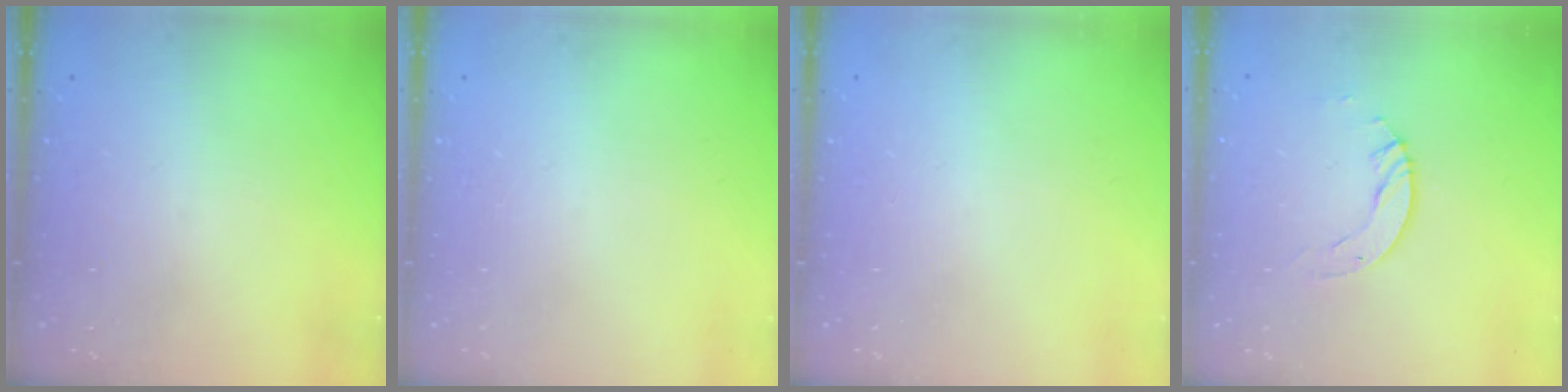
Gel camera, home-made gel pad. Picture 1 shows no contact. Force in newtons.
{"total": 0.0}
{"total": 0.0}
{"total": 4.1, "press": 4.1, "slide": 0.4}